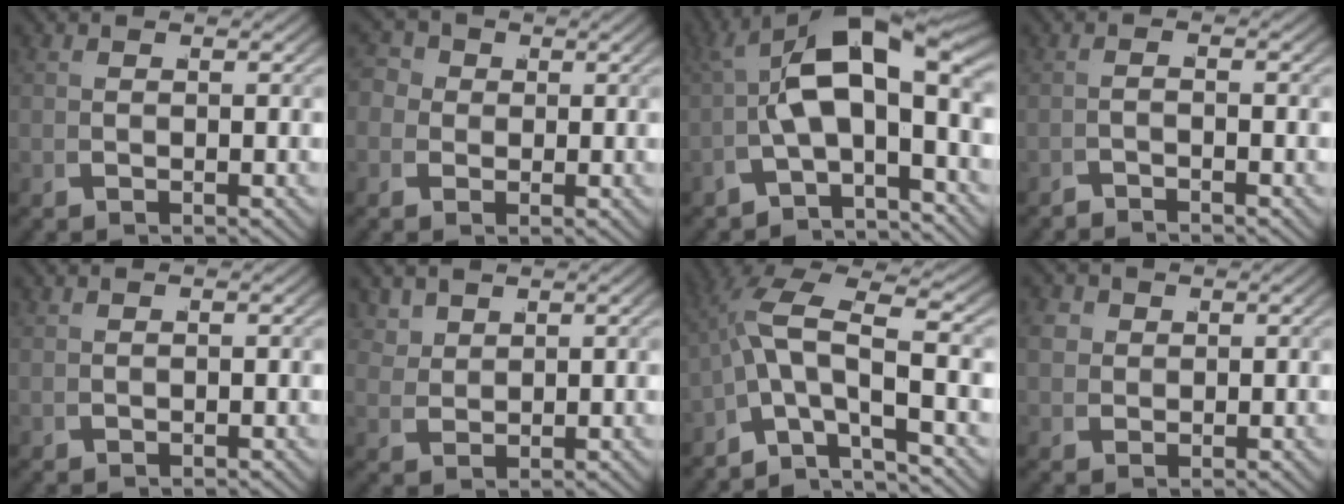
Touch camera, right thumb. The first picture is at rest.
{"total": 5.6, "force": [0.5, 4.8, 2.8], "torque": [-0.057, -0.001, 0.003]}
{"total": 10.0, "force": [-0.3, 5.4, 8.4], "torque": [-0.140, -0.001, -0.010]}
{"total": 1.9, "force": [-1.5, -1.0, -0.4], "torque": [0.024, 0.007, -0.034]}
{"total": 0.0}
{"total": 2.0, "force": [1.7, 0.5, 0.8], "torque": [-0.013, 0.000, 0.043]}
{"total": 6.4, "force": [-1.8, 3.1, 5.3], "torque": [-0.115, -0.021, -0.026]}
{"total": 4.1, "force": [1.2, 3.4, 2.0], "torque": [-0.048, -0.007, 0.026]}